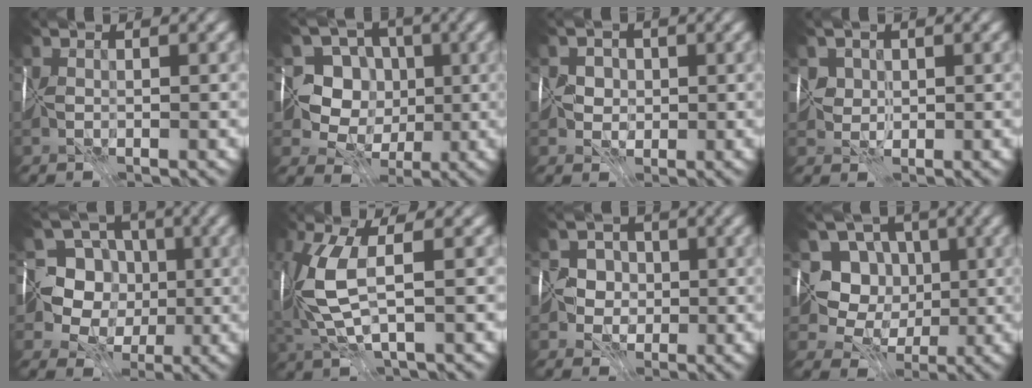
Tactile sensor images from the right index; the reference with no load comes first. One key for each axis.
{"total": 7.5, "fx": 1.1, "fy": 6.8, "fz": 3.0, "tx": -0.029, "ty": 0.015, "tz": -0.012}
{"total": 1.8, "fx": 0.6, "fy": 1.7, "fz": 0.0, "tx": 0.017, "ty": 0.008, "tz": 0.008}
{"total": 1.7, "fx": 1.0, "fy": 1.4, "fz": -0.2, "tx": 0.015, "ty": 0.009, "tz": 0.014}
{"total": 8.6, "fx": 0.6, "fy": 8.0, "fz": 3.1, "tx": -0.054, "ty": 0.029, "tz": -0.022}
{"total": 5.7, "fx": 1.0, "fy": 1.8, "fz": 5.3, "tx": -0.146, "ty": 0.009, "tz": 0.022}
{"total": 2.7, "fx": 0.3, "fy": 2.6, "fz": 0.4, "tx": 0.021, "ty": 0.013, "tz": -0.002}
{"total": 6.5, "fx": 1.5, "fy": 5.9, "fz": 2.3, "tx": -0.018, "ty": 0.009, "tz": -0.001}